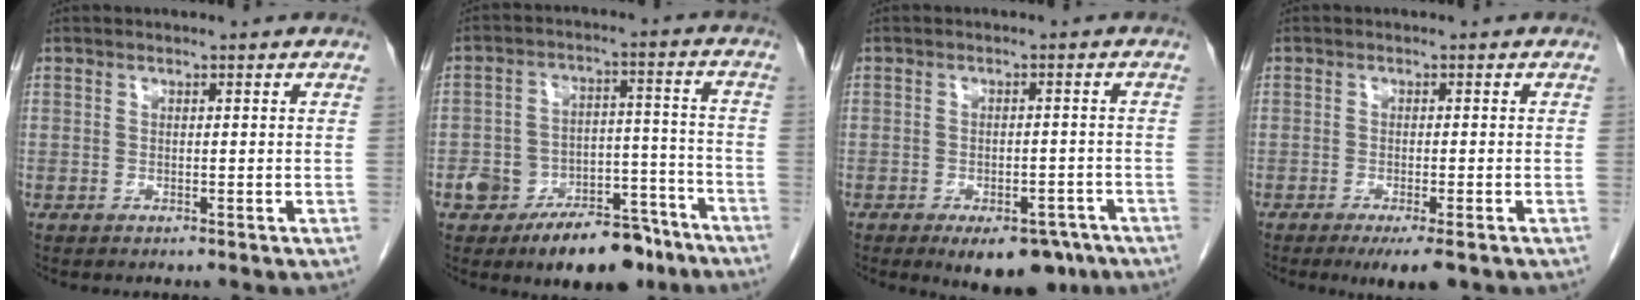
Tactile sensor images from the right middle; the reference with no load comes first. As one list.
[{"total": 12.6, "force": [-8.8, 5.9, 6.8], "torque": [-0.087, 0.029, -0.131]}, {"total": 9.6, "force": [-6.5, 4.6, 5.3], "torque": [-0.058, 0.004, -0.088]}, {"total": 4.8, "force": [-3.2, 0.7, 3.5], "torque": [-0.046, -0.013, -0.044]}]